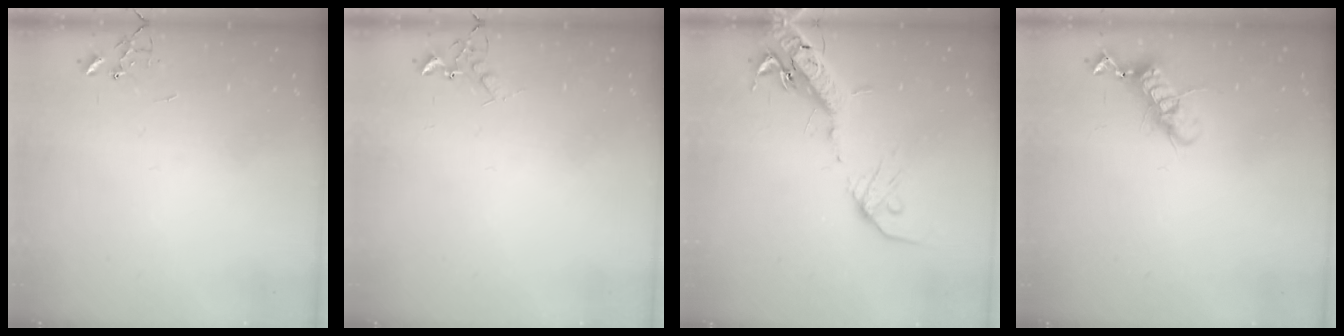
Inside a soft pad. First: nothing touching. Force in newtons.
{"total": 5.8, "press": 5.7, "slide": 0.6}
{"total": 17.9, "press": 17.4, "slide": 4.3}
{"total": 11.8, "press": 11.7, "slide": 1.4}